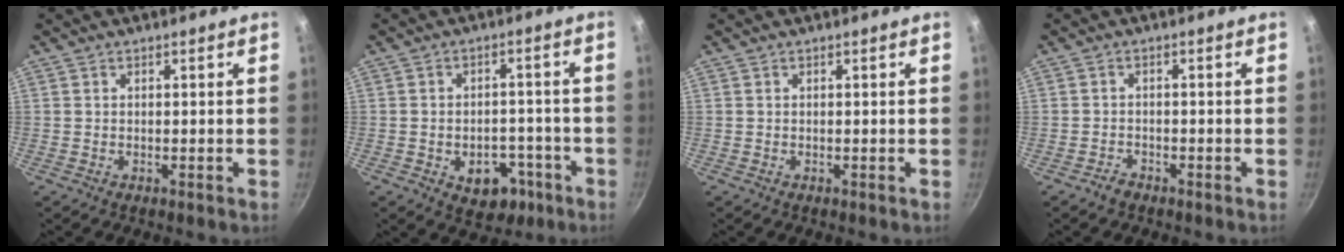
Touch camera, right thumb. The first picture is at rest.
{"total": 8.6, "force": [-3.7, 6.0, 4.9], "torque": [-0.033, 0.026, -0.038]}
{"total": 0.0}
{"total": 1.7, "force": [-1.5, 0.9, 0.4], "torque": [-0.004, 0.017, -0.024]}